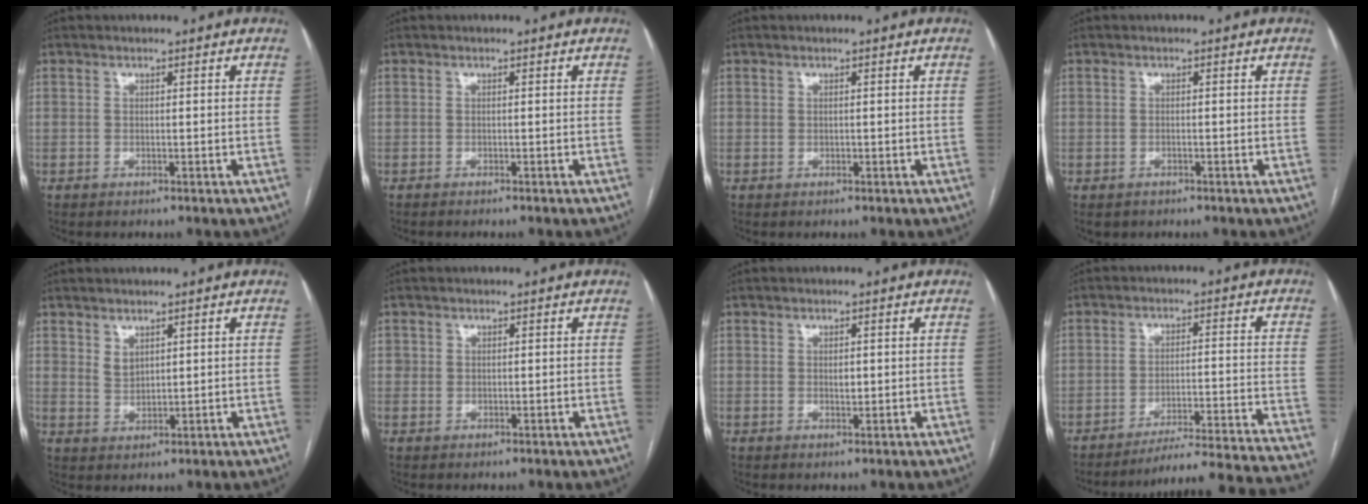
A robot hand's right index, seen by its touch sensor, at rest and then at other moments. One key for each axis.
{"total": 1.4, "fx": -1.2, "fy": -0.1, "fz": 0.8, "tx": -0.008, "ty": 0.002, "tz": -0.016}
{"total": 0.0}
{"total": 1.4, "fx": -1.0, "fy": 0.9, "fz": 0.6, "tx": -0.015, "ty": -0.001, "tz": -0.010}
{"total": 2.2, "fx": 1.5, "fy": 1.1, "fz": 1.1, "tx": -0.022, "ty": -0.003, "tz": 0.039}
{"total": 0.7, "fx": 0.1, "fy": 0.7, "fz": 0.1, "tx": 0.007, "ty": 0.004, "tz": -0.001}
{"total": 1.1, "fx": 0.1, "fy": 0.6, "fz": 0.9, "tx": -0.014, "ty": -0.001, "tz": 0.004}
{"total": 23.4, "fx": -21.7, "fy": -2.3, "fz": 8.4, "tx": -0.046, "ty": -0.017, "tz": -0.289}